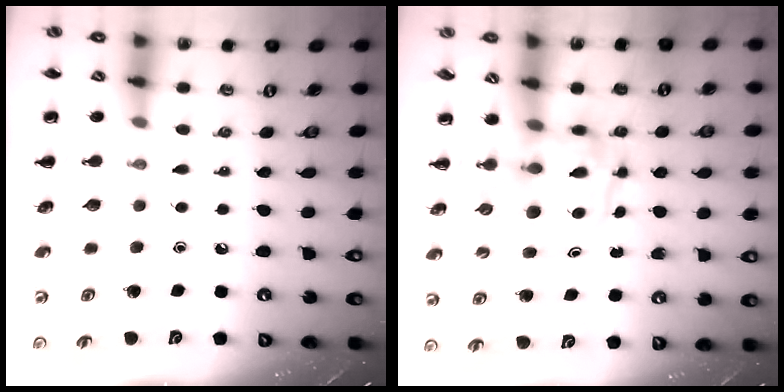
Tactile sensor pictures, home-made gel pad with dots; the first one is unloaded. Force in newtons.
{"total": 3.4, "press": 3.4, "slide": 0.2}